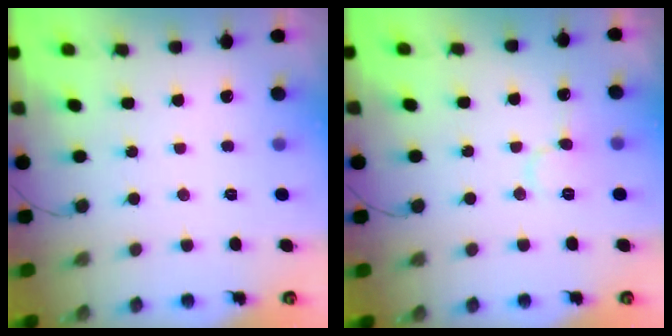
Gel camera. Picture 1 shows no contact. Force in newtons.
{"total": 8.5, "press": 8.3, "slide": 1.9}